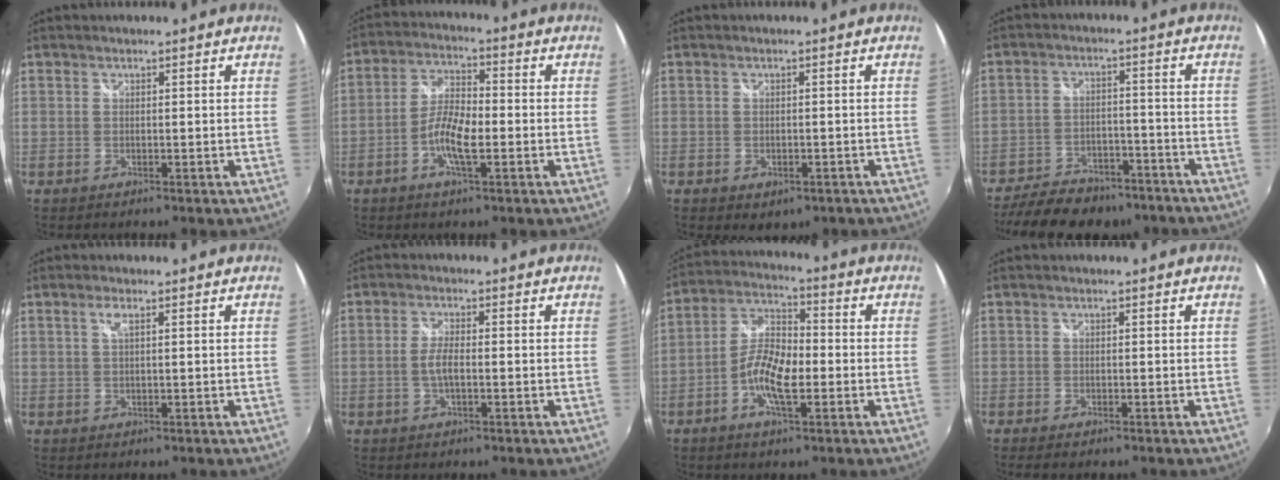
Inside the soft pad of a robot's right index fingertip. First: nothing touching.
{"total": 7.2, "force": [-2.5, 2.2, 6.4], "torque": [-0.133, 0.008, -0.051]}
{"total": 3.7, "force": [-1.8, 2.5, 2.1], "torque": [-0.041, -0.010, -0.018]}
{"total": 17.9, "force": [-15.0, 7.5, 6.3], "torque": [-0.147, 0.021, -0.190]}
{"total": 1.6, "force": [0.6, 0.1, 1.5], "torque": [-0.027, 0.002, 0.008]}
{"total": 3.2, "force": [-0.8, 0.8, 2.9], "torque": [-0.062, 0.001, -0.015]}
{"total": 9.3, "force": [-2.9, 3.6, 8.1], "torque": [-0.170, 0.010, -0.060]}
{"total": 2.2, "force": [-1.7, 0.7, 1.1], "torque": [-0.024, -0.012, -0.031]}